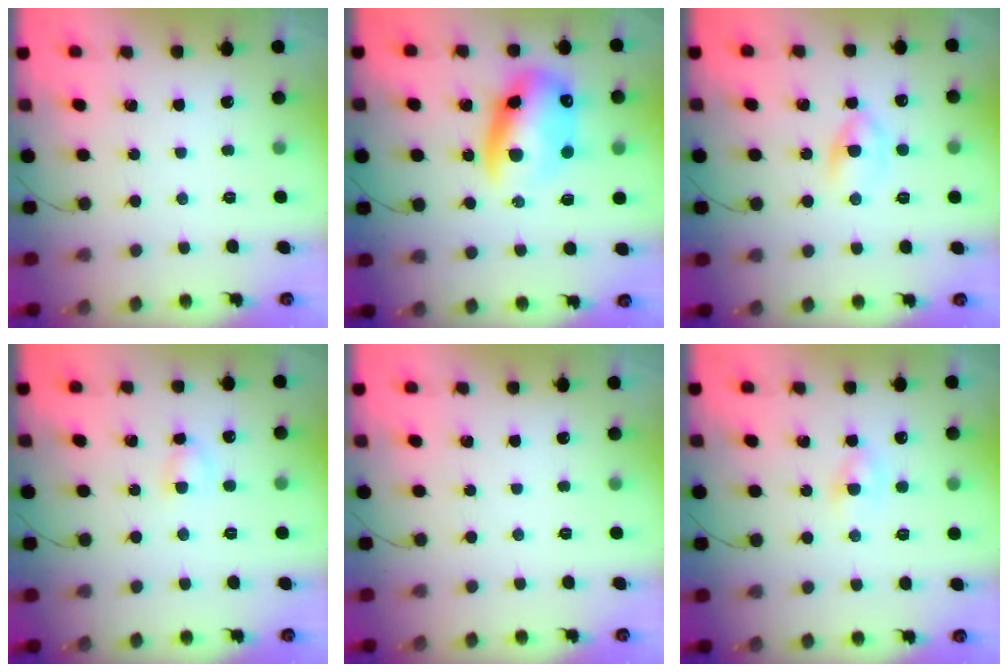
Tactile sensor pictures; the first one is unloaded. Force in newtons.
{"total": 14.5, "press": 14.1, "slide": 3.7}
{"total": 3.7, "press": 3.6, "slide": 1.0}
{"total": 3.8, "press": 3.6, "slide": 1.3}
{"total": 0.0}
{"total": 2.5, "press": 2.4, "slide": 0.9}